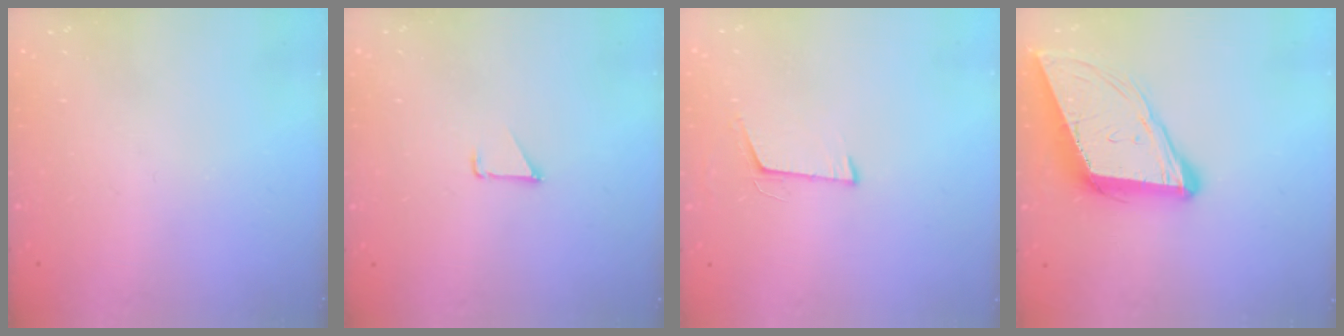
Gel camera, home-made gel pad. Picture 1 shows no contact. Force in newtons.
{"total": 0.9, "press": 0.9, "slide": 0.1}
{"total": 5.9, "press": 5.6, "slide": 2.0}
{"total": 13.2, "press": 12.6, "slide": 4.0}